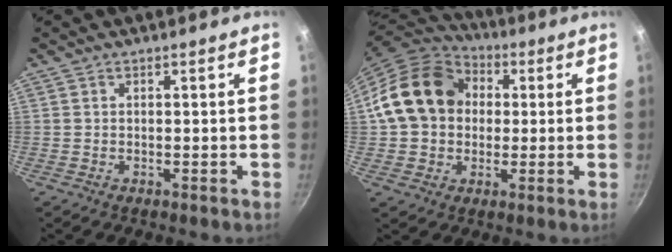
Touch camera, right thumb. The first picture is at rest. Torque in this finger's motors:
{"motor_torque": [1.17, 2.42, 0.54, -0.47, 0.17]}